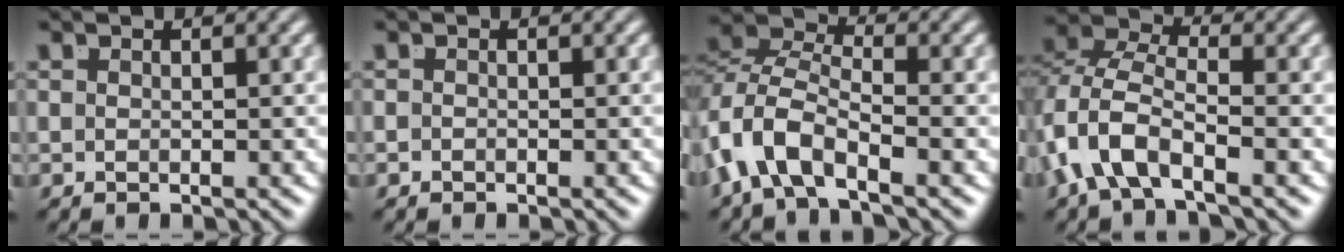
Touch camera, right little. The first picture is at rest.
{"total": 0.6, "force": [-0.5, -0.3, -0.2], "torque": [0.005, -0.008, -0.005]}
{"total": 6.6, "force": [-1.1, 4.8, 4.4], "torque": [-0.116, -0.019, -0.022]}
{"total": 6.1, "force": [-1.7, 4.0, 4.2], "torque": [-0.107, -0.022, -0.029]}